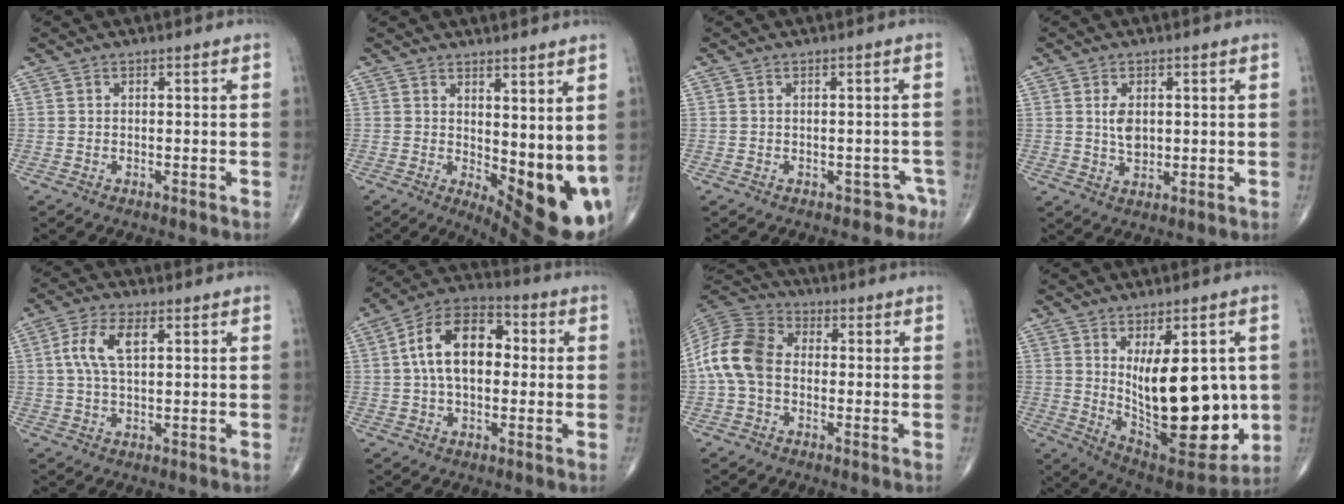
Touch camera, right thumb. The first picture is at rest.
{"total": 13.2, "force": [1.8, 5.2, 12.0], "torque": [-0.157, -0.041, 0.045]}
{"total": 2.2, "force": [-1.1, 1.7, 0.7], "torque": [0.005, 0.017, -0.012]}
{"total": 4.5, "force": [0.9, 2.7, 3.4], "torque": [-0.052, -0.009, 0.020]}
{"total": 6.9, "force": [1.8, 3.2, 5.9], "torque": [-0.134, 0.011, 0.036]}
{"total": 14.0, "force": [1.3, 8.5, 11.1], "torque": [-0.176, 0.033, 0.010]}
{"total": 11.6, "force": [-0.8, 8.4, 8.0], "torque": [-0.160, 0.032, -0.028]}
{"total": 22.3, "force": [0.6, 10.0, 20.0], "torque": [-0.268, -0.041, 0.037]}